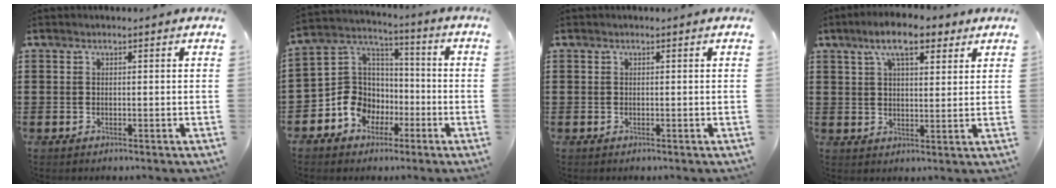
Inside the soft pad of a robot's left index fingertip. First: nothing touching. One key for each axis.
{"total": 8.8, "fx": -3.5, "fy": 7.8, "fz": 2.0, "tx": -0.081, "ty": 0.013, "tz": -0.066}
{"total": 0.0}
{"total": 8.6, "fx": 5.7, "fy": 2.8, "fz": 5.7, "tx": -0.119, "ty": 0.005, "tz": 0.101}